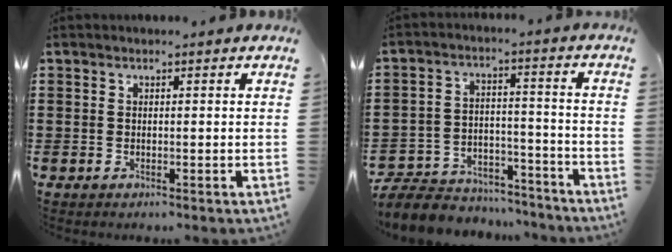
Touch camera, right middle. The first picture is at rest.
{"total": 6.8, "force": [-6.5, 1.8, 0.8], "torque": [-0.022, 0.017, -0.131]}